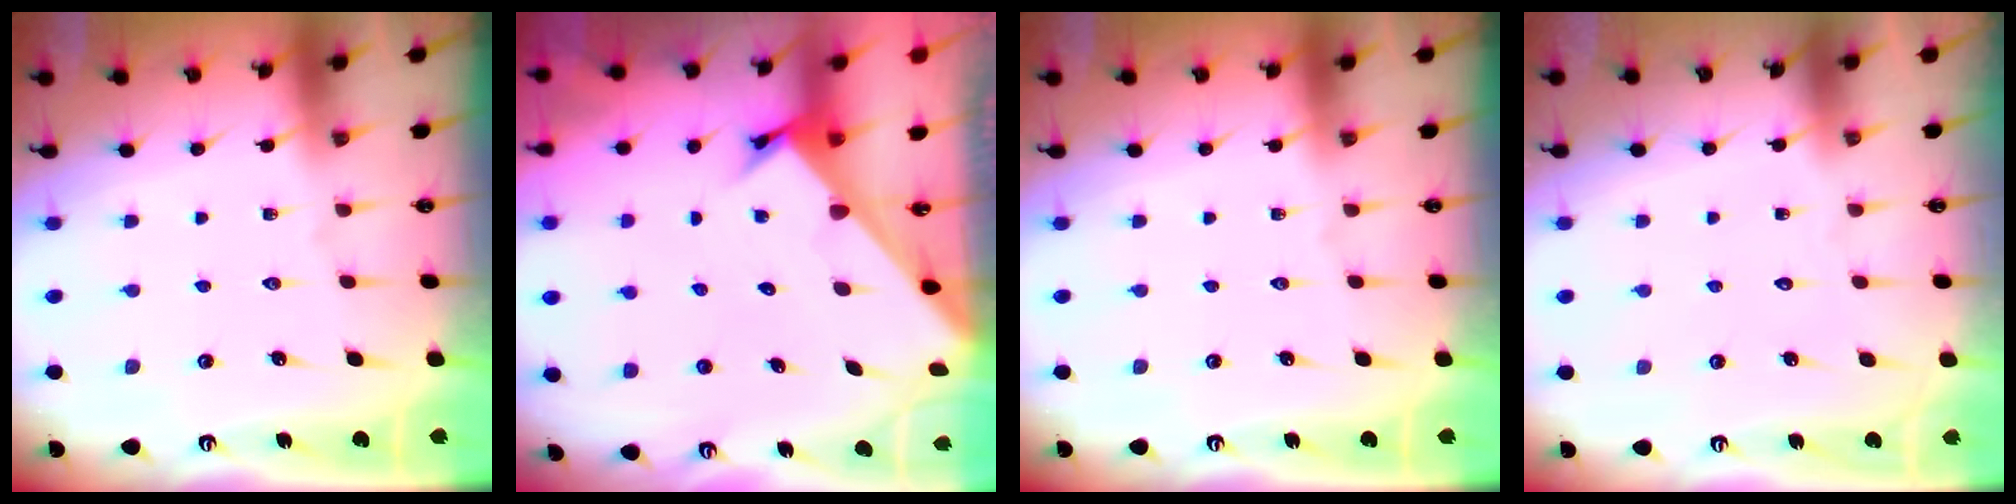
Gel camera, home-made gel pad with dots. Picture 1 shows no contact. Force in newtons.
{"total": 2.7, "press": 2.7, "slide": 0.3}
{"total": 0.0}
{"total": 1.6, "press": 1.6, "slide": 0.1}